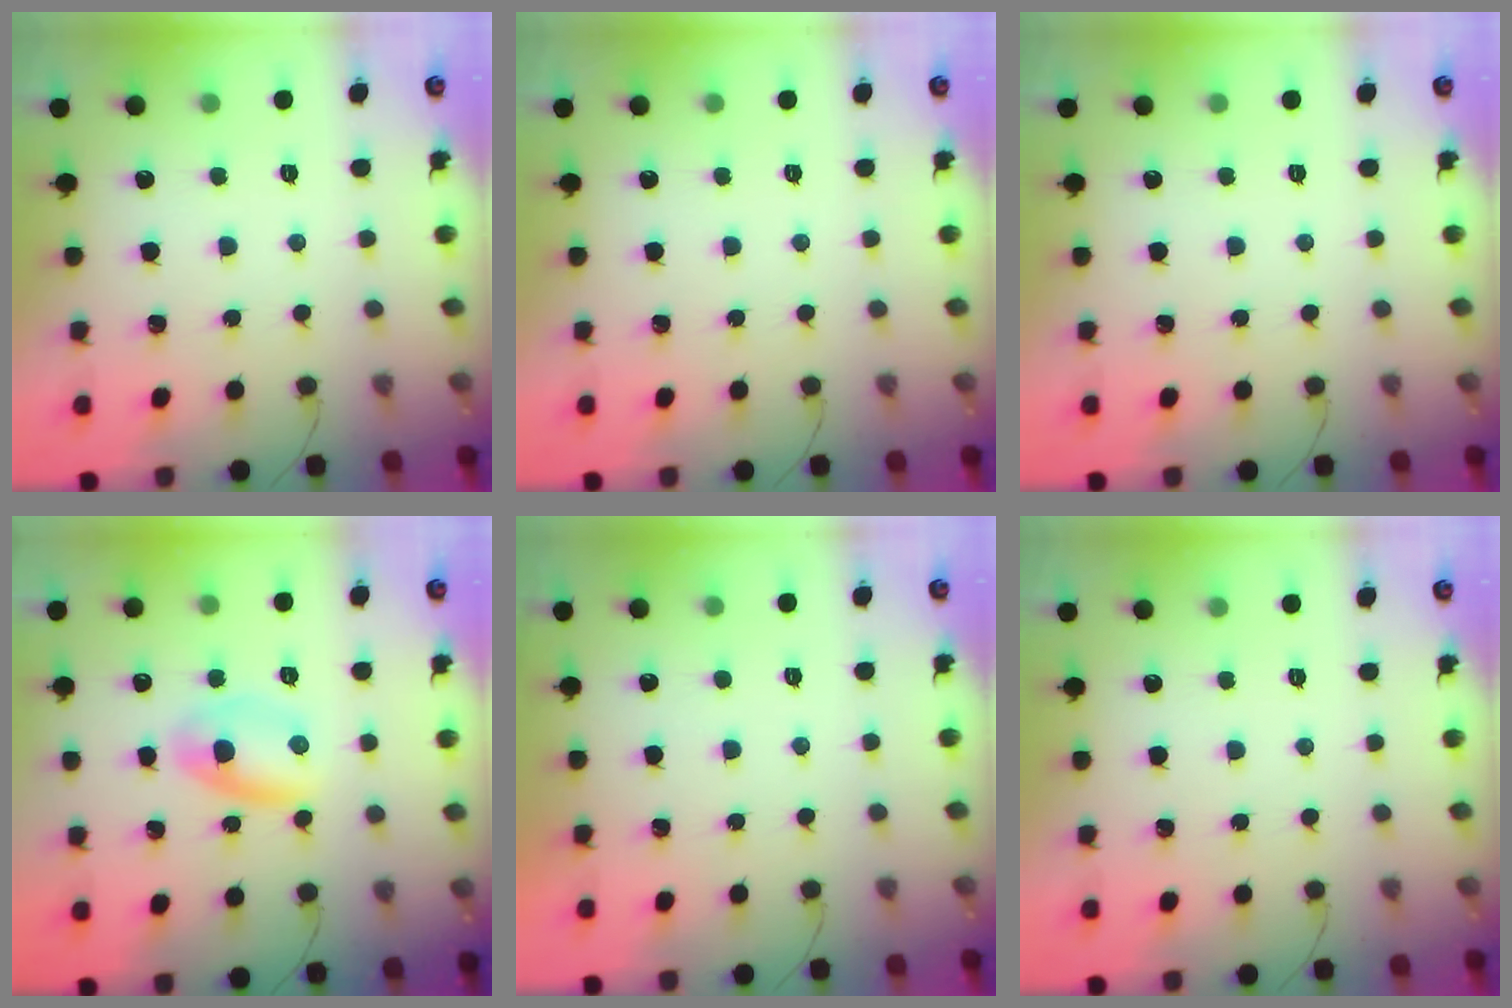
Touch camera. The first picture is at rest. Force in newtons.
{"total": 0.0}
{"total": 0.0}
{"total": 5.6, "press": 5.4, "slide": 1.5}
{"total": 1.0, "press": 1.0, "slide": 0.2}
{"total": 0.0}